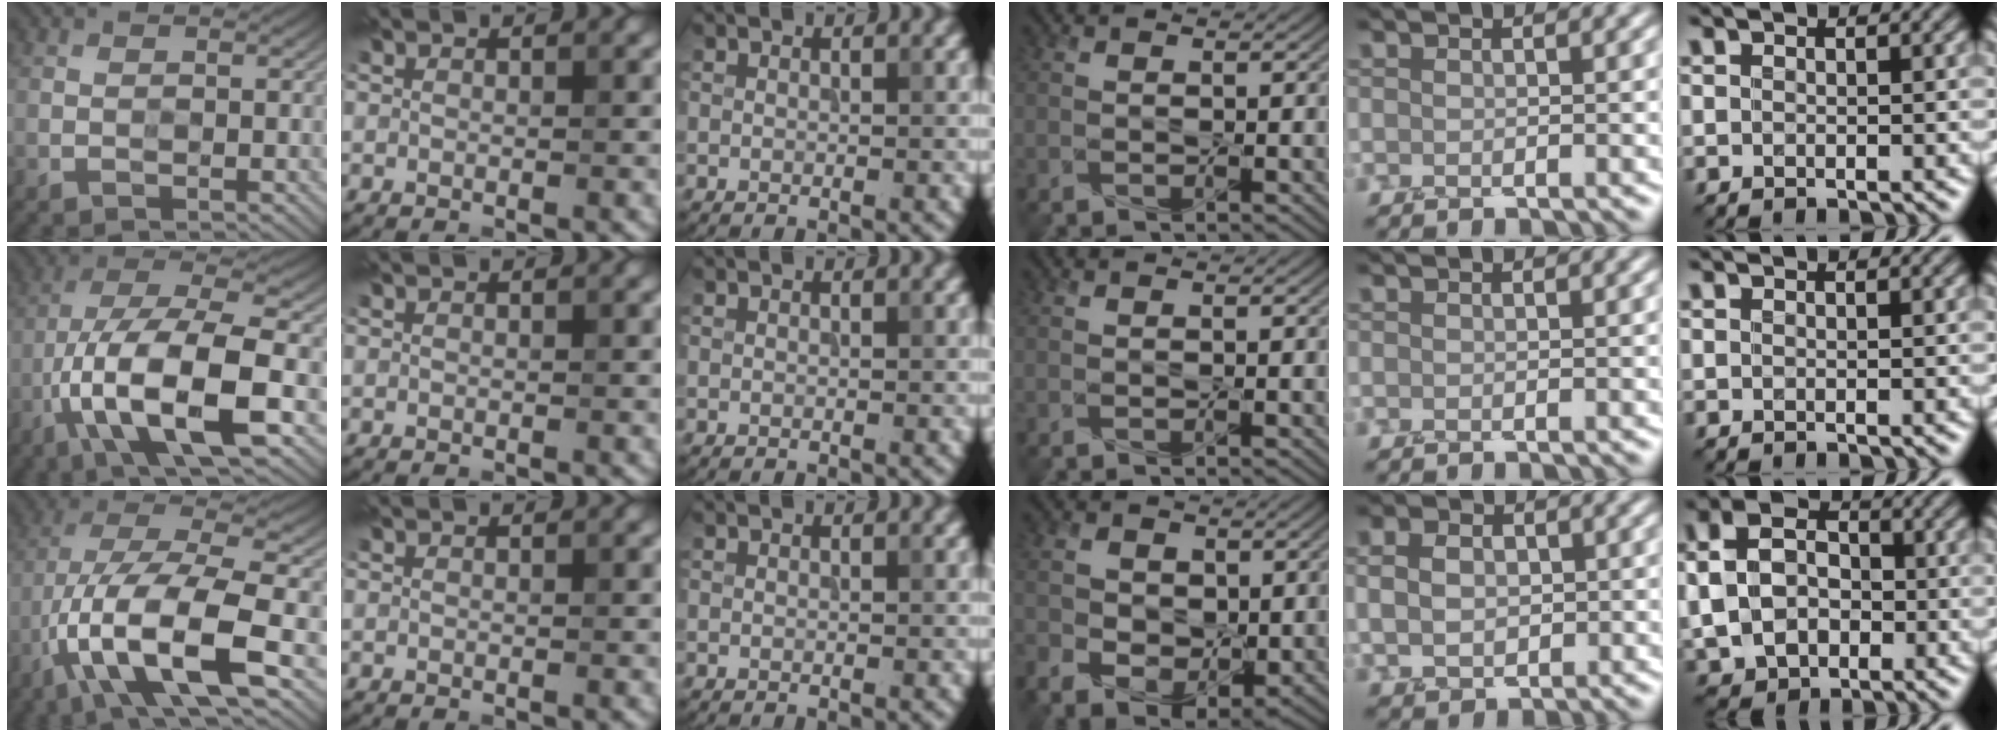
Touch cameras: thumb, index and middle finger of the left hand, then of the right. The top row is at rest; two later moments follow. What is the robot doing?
{"motion": "wipe", "object": "whiteboard"}